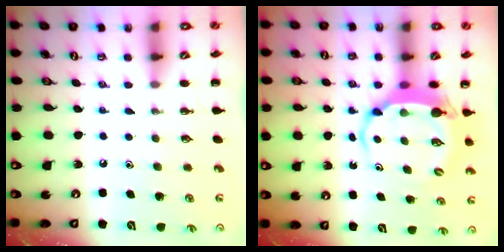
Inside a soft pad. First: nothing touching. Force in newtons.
{"total": 5.7, "press": 5.7, "slide": 0.9}